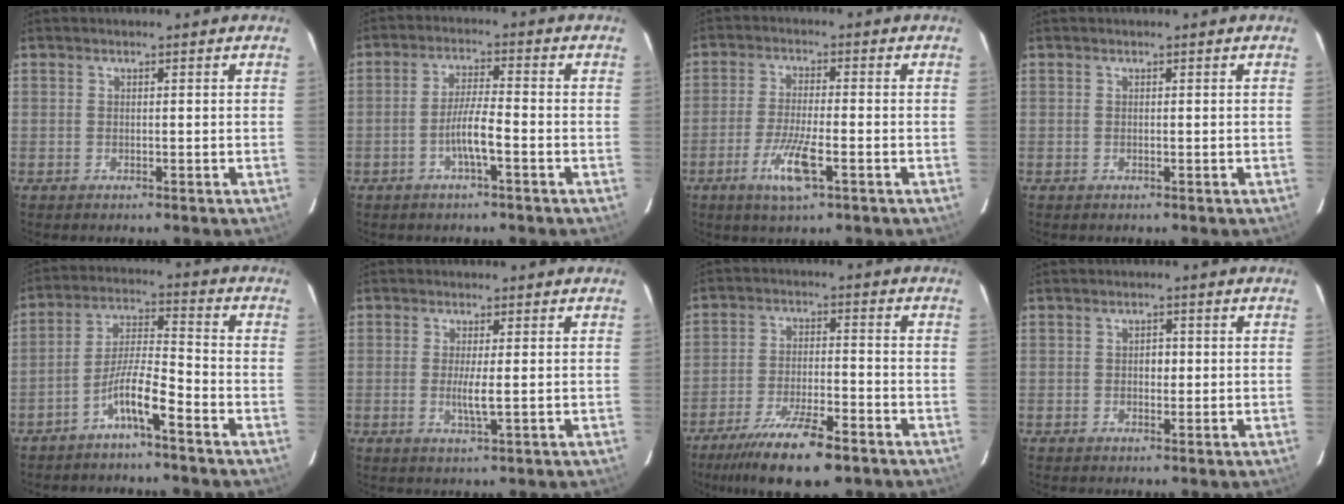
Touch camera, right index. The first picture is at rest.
{"total": 5.0, "force": [-2.0, 0.2, 4.6], "torque": [-0.089, 0.005, -0.037]}
{"total": 6.9, "force": [-3.1, 0.8, 6.1], "torque": [-0.120, -0.011, -0.055]}
{"total": 0.0}
{"total": 7.1, "force": [-4.6, 0.1, 5.5], "torque": [-0.107, 0.010, -0.091]}
{"total": 3.1, "force": [-0.2, -0.1, 3.0], "torque": [-0.061, -0.007, -0.004]}
{"total": 11.4, "force": [-8.0, 2.1, 7.8], "torque": [-0.138, -0.023, -0.138]}
{"total": 1.6, "force": [0.0, 1.0, 1.2], "torque": [-0.017, 0.002, 0.000]}